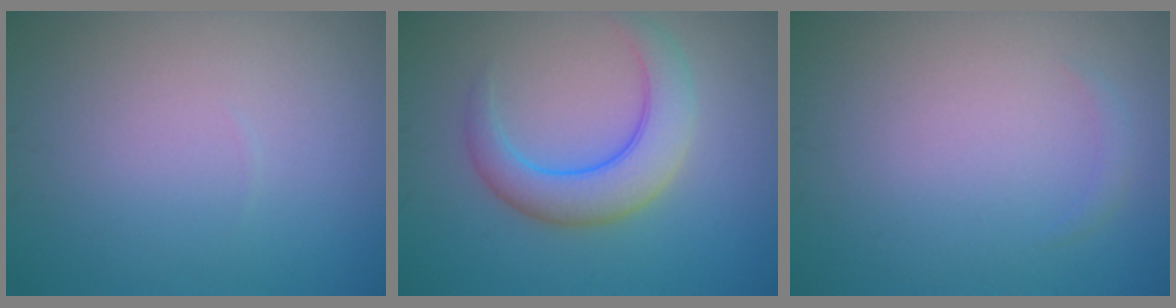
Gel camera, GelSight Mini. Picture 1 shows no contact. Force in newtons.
{"total": 5.3, "press": 5.3, "slide": 0.2}
{"total": 0.7, "press": 0.7, "slide": 0.1}